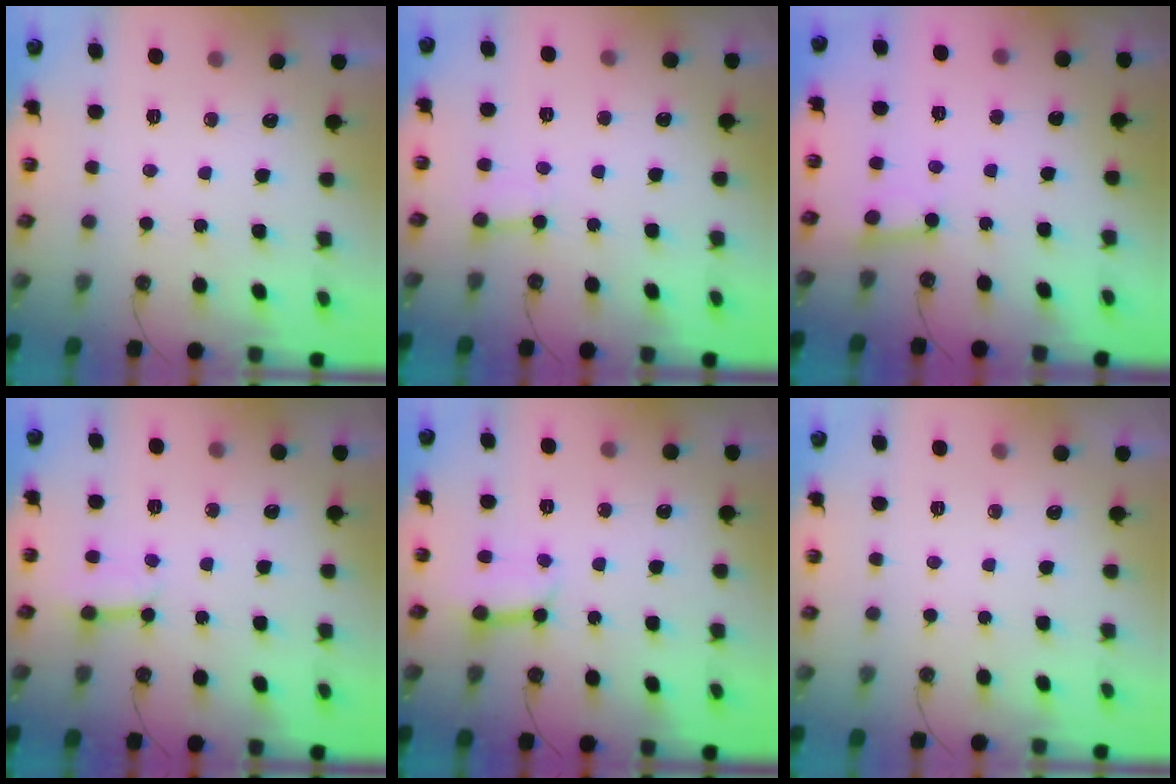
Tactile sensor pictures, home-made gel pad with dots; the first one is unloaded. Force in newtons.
{"total": 3.5, "press": 3.5, "slide": 0.1}
{"total": 2.8, "press": 2.7, "slide": 0.6}
{"total": 3.0, "press": 2.9, "slide": 0.4}
{"total": 6.3, "press": 6.3, "slide": 0.4}
{"total": 0.0}